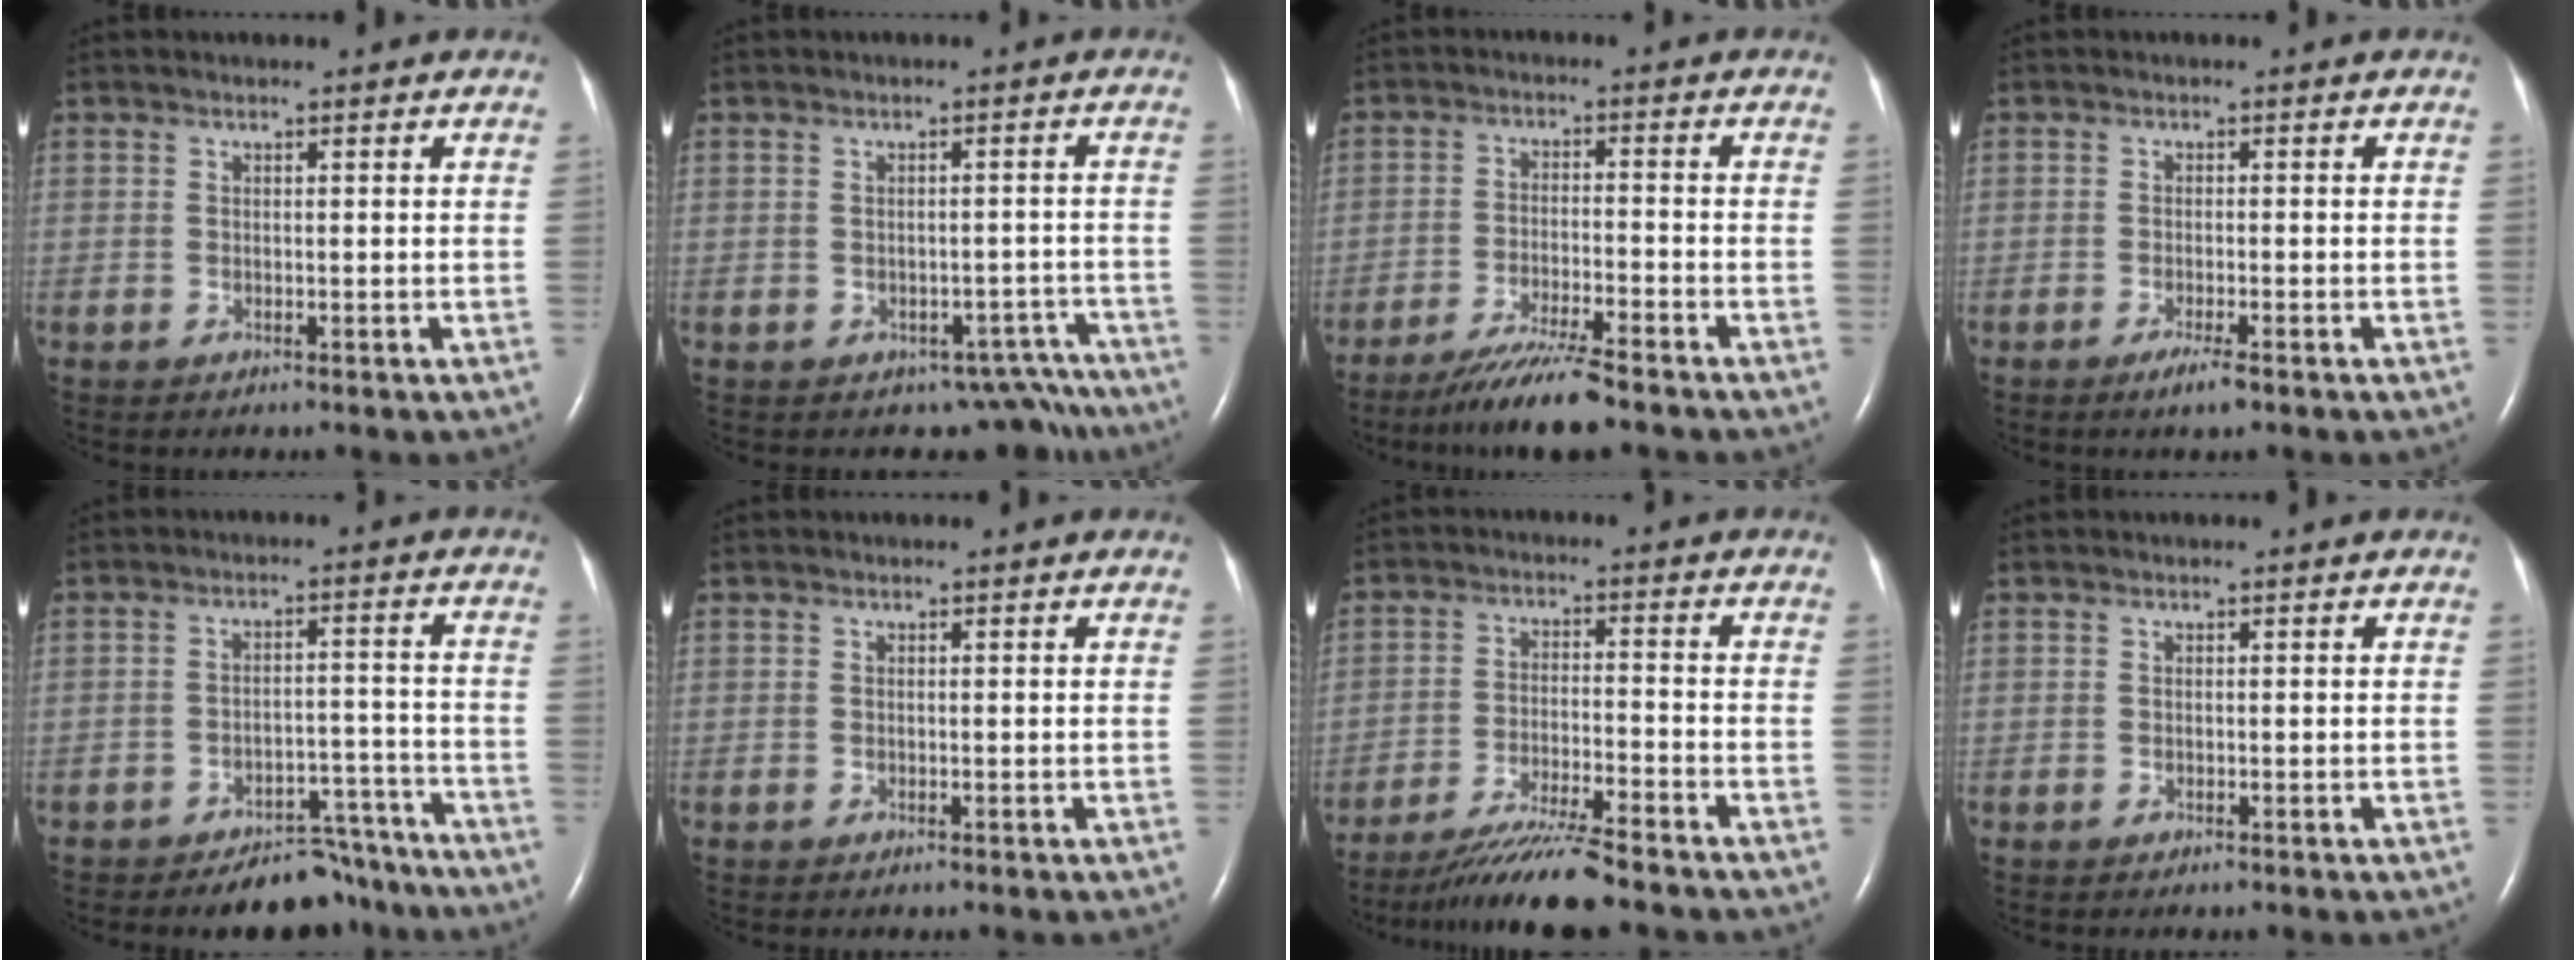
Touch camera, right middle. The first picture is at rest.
{"total": 7.2, "force": [-5.9, 4.1, 0.5], "torque": [0.022, 0.028, -0.063]}
{"total": 7.3, "force": [-6.0, -0.3, 4.2], "torque": [-0.080, -0.025, -0.108]}
{"total": 2.4, "force": [-1.6, 0.1, 1.8], "torque": [-0.039, -0.006, -0.028]}
{"total": 8.5, "force": [-7.6, 3.2, 2.0], "torque": [-0.005, 0.026, -0.112]}
{"total": 0.0}
{"total": 9.4, "force": [-8.1, -0.8, 4.6], "torque": [-0.081, -0.027, -0.143]}
{"total": 0.0}